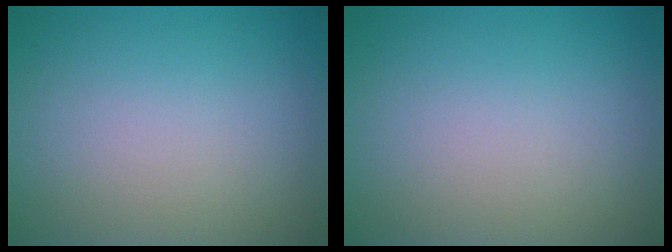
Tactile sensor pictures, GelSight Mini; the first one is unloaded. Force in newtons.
{"total": 0.0}